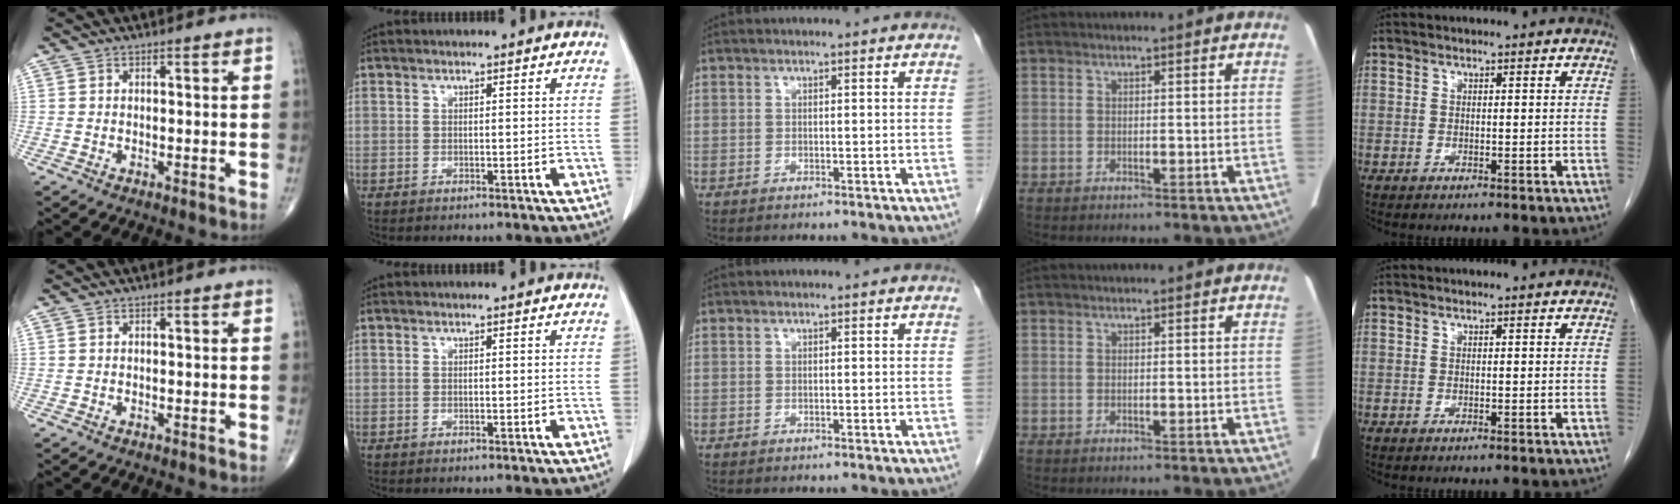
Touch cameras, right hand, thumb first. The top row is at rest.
{}